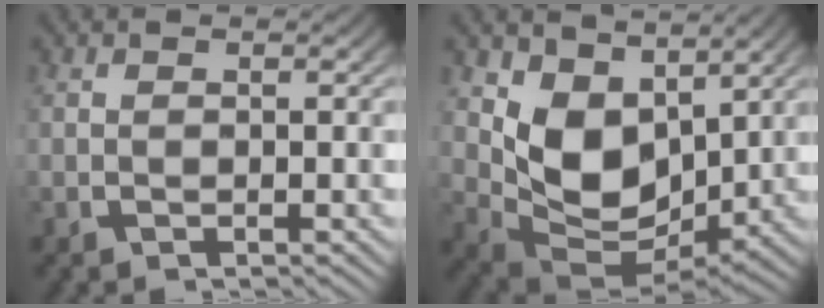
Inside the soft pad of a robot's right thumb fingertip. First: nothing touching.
{"total": 9.5, "force": [0.0, 6.4, 7.0], "torque": [-0.152, -0.054, 0.023]}